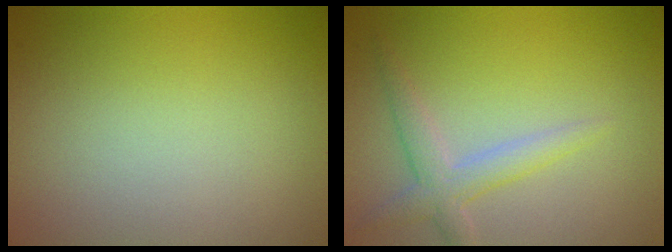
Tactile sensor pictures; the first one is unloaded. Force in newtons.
{"total": 2.4, "press": 2.4, "slide": 0.1}